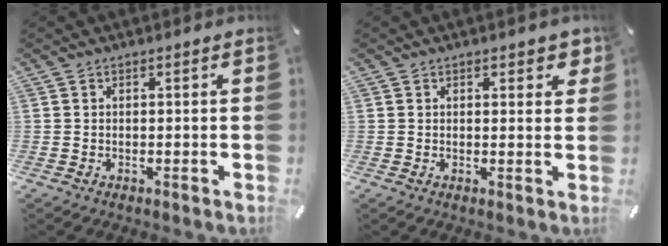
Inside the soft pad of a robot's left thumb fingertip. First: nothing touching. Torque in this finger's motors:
{"motor_torque": [-0.14, 0.20, -0.32, -0.30, 0.01]}